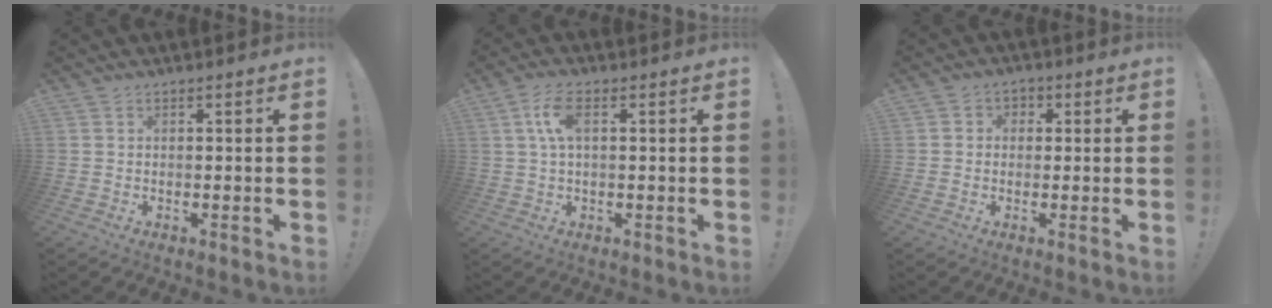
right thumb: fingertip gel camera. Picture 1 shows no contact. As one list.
[{"total": 6.7, "force": [1.5, 2.8, 5.9], "torque": [-0.120, 0.003, 0.028]}, {"total": 3.2, "force": [-0.8, 2.9, 1.0], "torque": [-0.012, 0.010, -0.014]}]